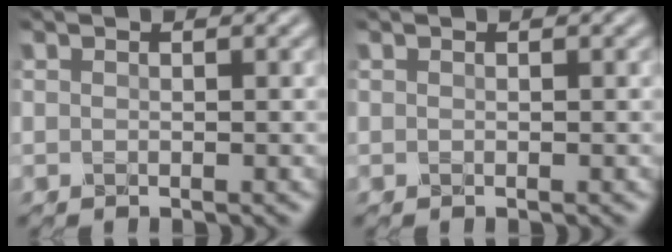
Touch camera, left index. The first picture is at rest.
{"total": 0.0}